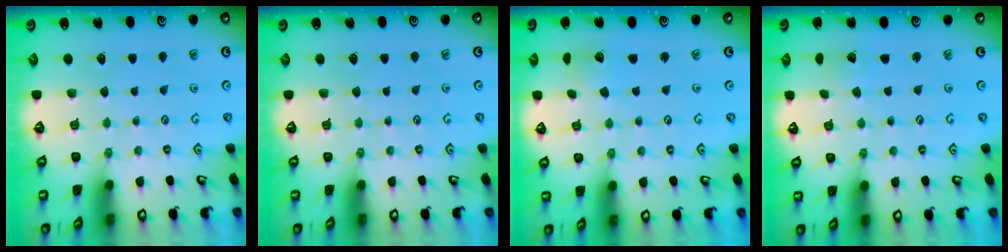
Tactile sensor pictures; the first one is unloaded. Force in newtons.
{"total": 0.0}
{"total": 2.7, "press": 2.7, "slide": 0.2}
{"total": 2.4, "press": 2.4, "slide": 0.2}